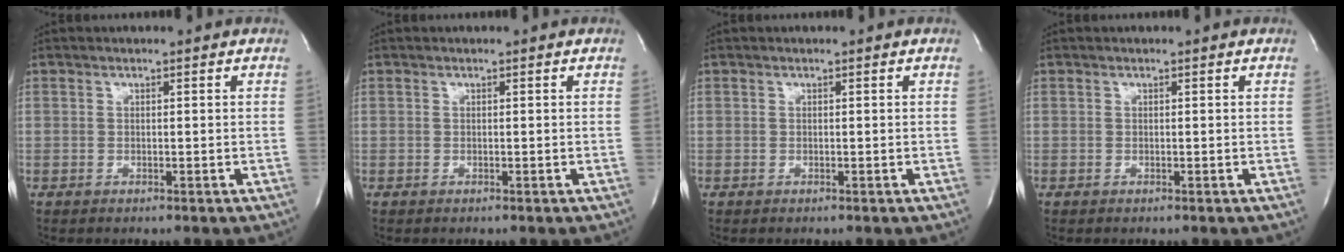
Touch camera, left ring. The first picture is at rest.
{"total": 0.0}
{"total": 0.0}
{"total": 0.0}